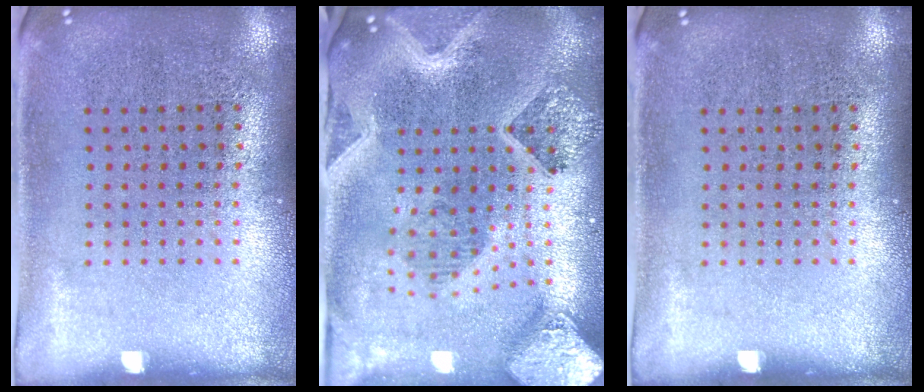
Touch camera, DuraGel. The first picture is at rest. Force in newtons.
{"total": 4.2, "press": 3.2, "slide": 2.6}
{"total": 0.0}